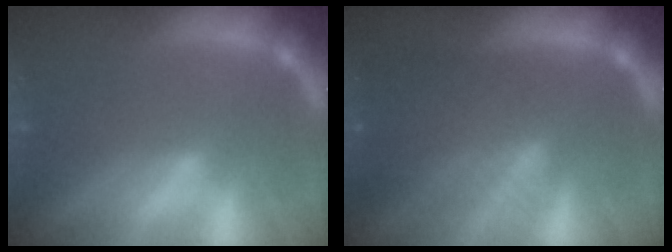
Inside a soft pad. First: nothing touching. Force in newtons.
{"total": 7.6}